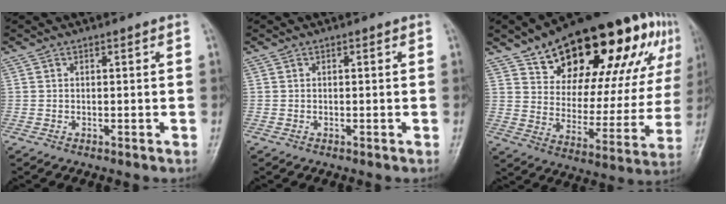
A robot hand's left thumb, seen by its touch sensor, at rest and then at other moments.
{"total": 0.0}
{"total": 30.1, "force": [16.3, 13.6, 21.3], "torque": [-0.271, -0.017, 0.245]}